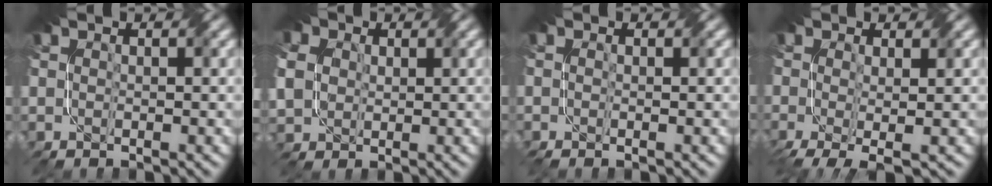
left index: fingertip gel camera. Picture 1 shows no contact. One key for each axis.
{"total": 8.0, "fx": 2.3, "fy": 6.2, "fz": 4.5, "tx": -0.117, "ty": 0.027, "tz": 0.033}
{"total": 1.2, "fx": -0.3, "fy": 0.5, "fz": 1.1, "tx": -0.016, "ty": -0.007, "tz": -0.007}
{"total": 4.1, "fx": -1.0, "fy": 1.3, "fz": 3.8, "tx": -0.064, "ty": -0.012, "tz": -0.015}